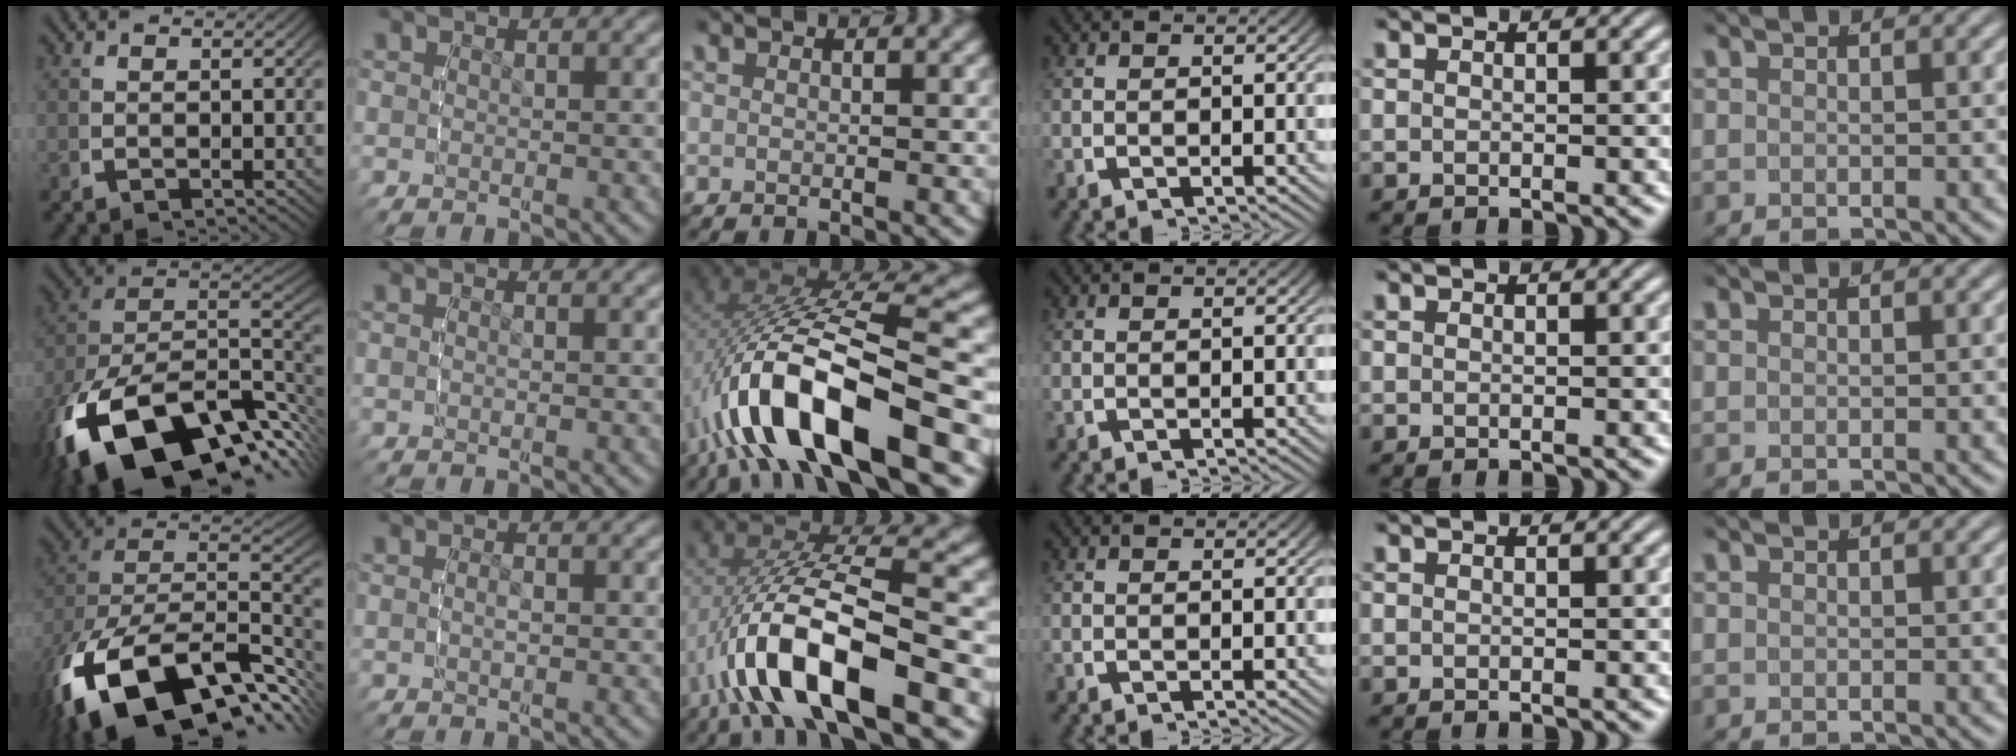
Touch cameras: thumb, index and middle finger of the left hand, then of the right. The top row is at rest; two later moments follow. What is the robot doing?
{"motion": "lift_and_place", "object": "tape"}